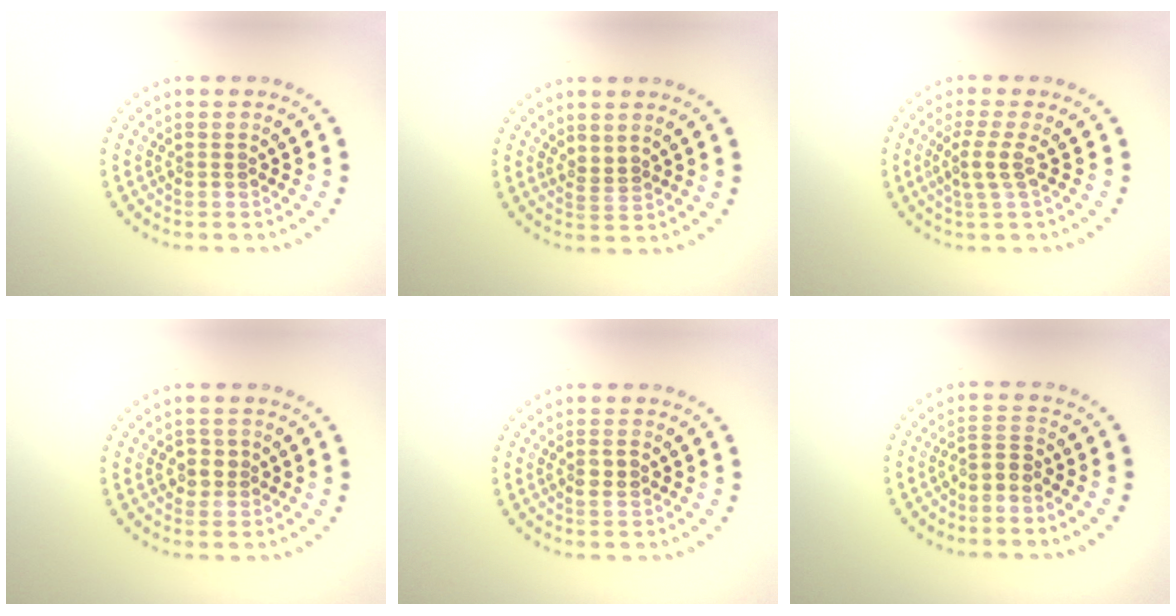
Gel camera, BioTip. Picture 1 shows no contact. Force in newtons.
{"total": 1.3, "press": 1.0, "slide": 0.9}
{"total": 2.2, "press": 1.7, "slide": 1.4}
{"total": 1.7, "press": 1.5, "slide": 0.7}
{"total": 1.1, "press": 1.0, "slide": 0.2}
{"total": 2.0, "press": 1.4, "slide": 1.4}